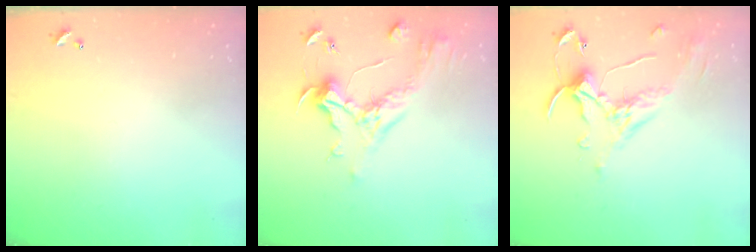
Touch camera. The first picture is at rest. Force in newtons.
{"total": 1.1, "press": 0.2, "slide": 1.1}
{"total": 1.3, "press": 0.8, "slide": 1.0}